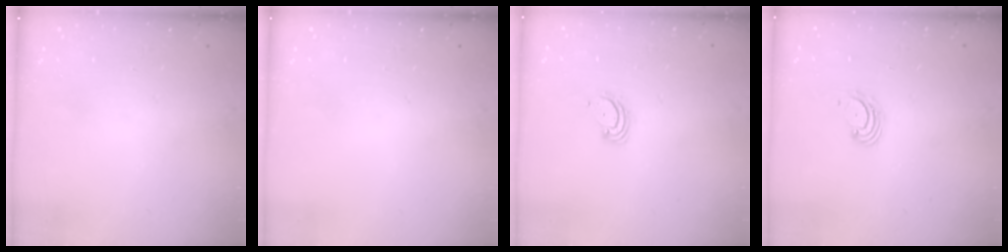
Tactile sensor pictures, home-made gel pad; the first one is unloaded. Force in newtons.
{"total": 0.0}
{"total": 2.8, "press": 2.8, "slide": 0.3}
{"total": 4.0, "press": 4.0, "slide": 0.5}